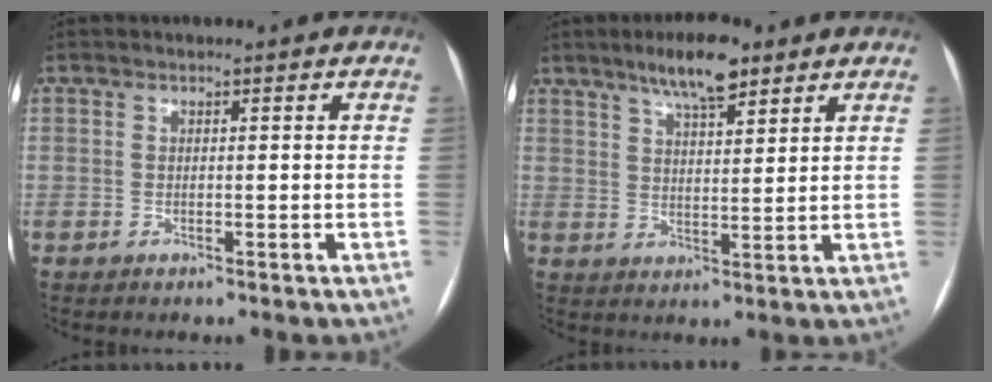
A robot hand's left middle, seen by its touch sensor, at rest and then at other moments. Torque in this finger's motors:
{"motor_torque": [0.33, -0.31, 0.10, 0.03]}